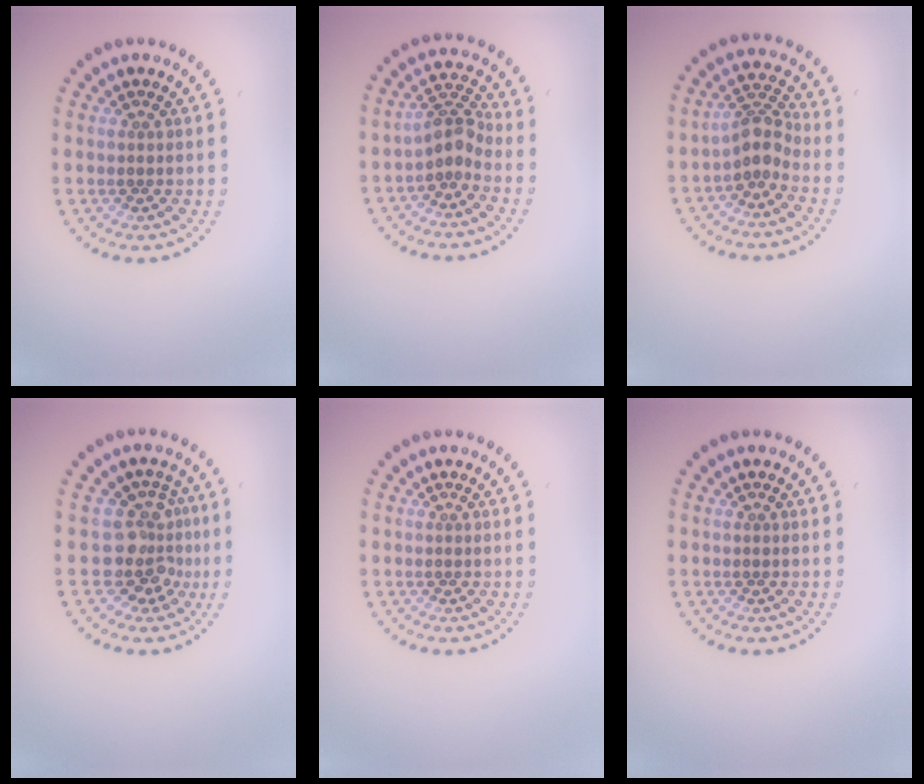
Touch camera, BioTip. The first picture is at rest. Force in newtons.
{"total": 2.7, "press": 2.1, "slide": 1.7}
{"total": 2.9, "press": 2.2, "slide": 1.8}
{"total": 3.6, "press": 2.8, "slide": 2.3}
{"total": 0.0}
{"total": 0.0}